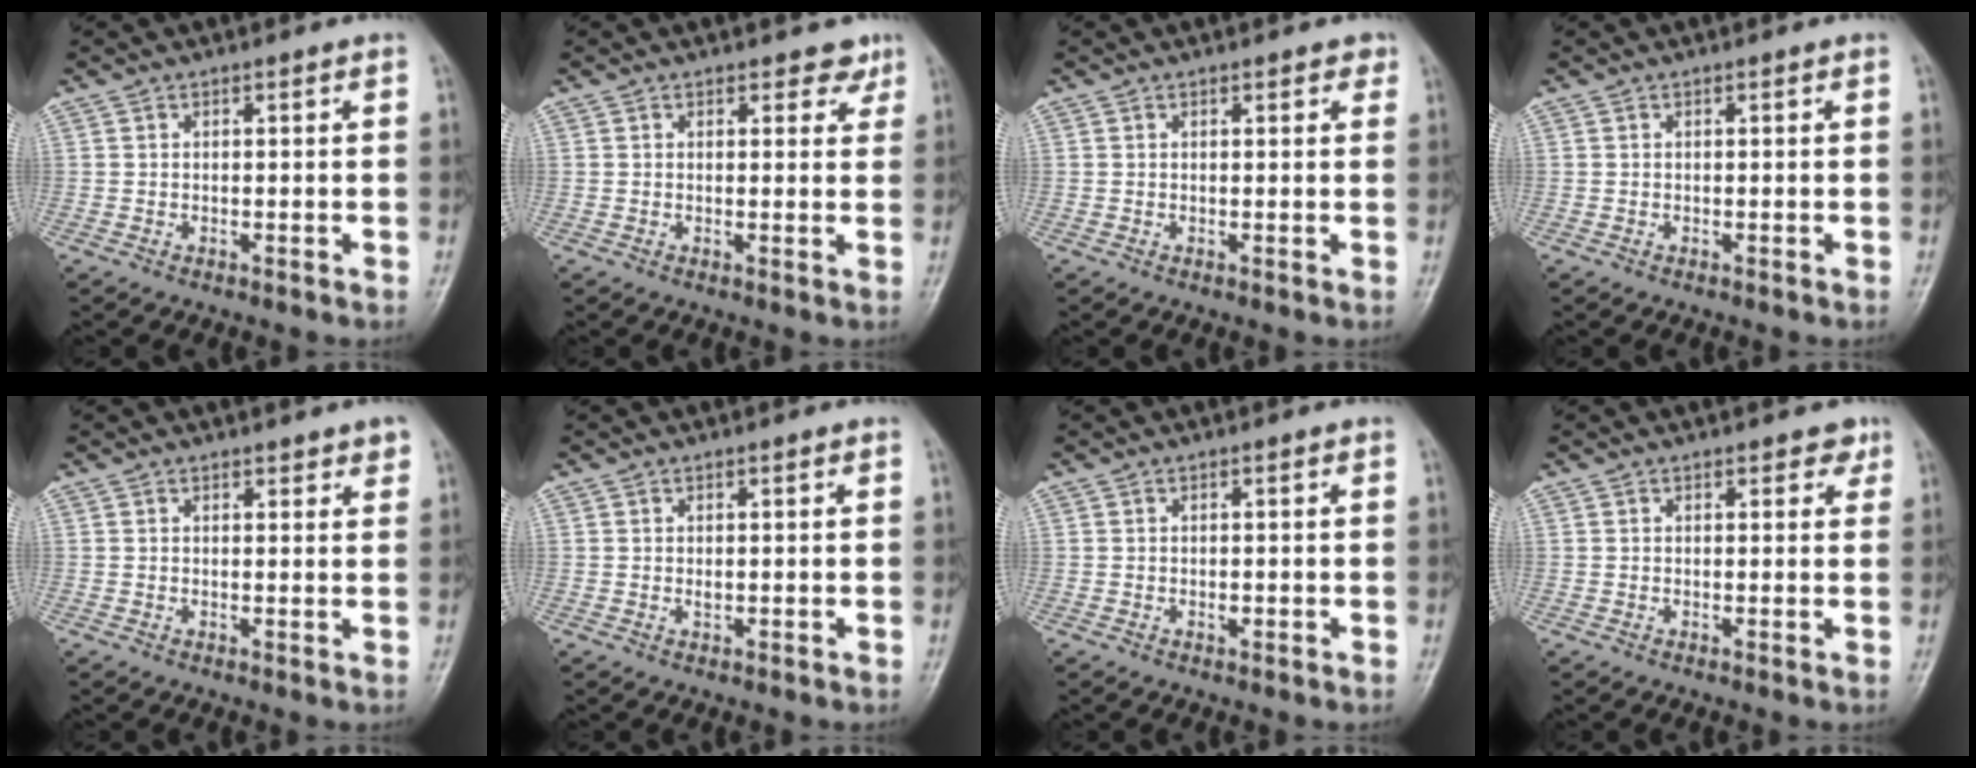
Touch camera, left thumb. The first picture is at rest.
{"total": 2.7, "force": [1.9, 1.7, 1.0], "torque": [0.014, -0.008, 0.020]}
{"total": 1.8, "force": [1.1, 0.9, 1.2], "torque": [-0.002, -0.001, 0.009]}
{"total": 0.0}
{"total": 2.4, "force": [1.9, 1.0, 1.1], "torque": [0.004, -0.008, 0.020]}
{"total": 1.0, "force": [0.3, 0.5, 0.8], "torque": [-0.010, -0.002, 0.007]}
{"total": 0.8, "force": [-0.1, 0.5, 0.6], "torque": [-0.006, 0.000, -0.001]}
{"total": 2.2, "force": [1.4, 1.3, 1.1], "torque": [0.007, -0.004, 0.012]}